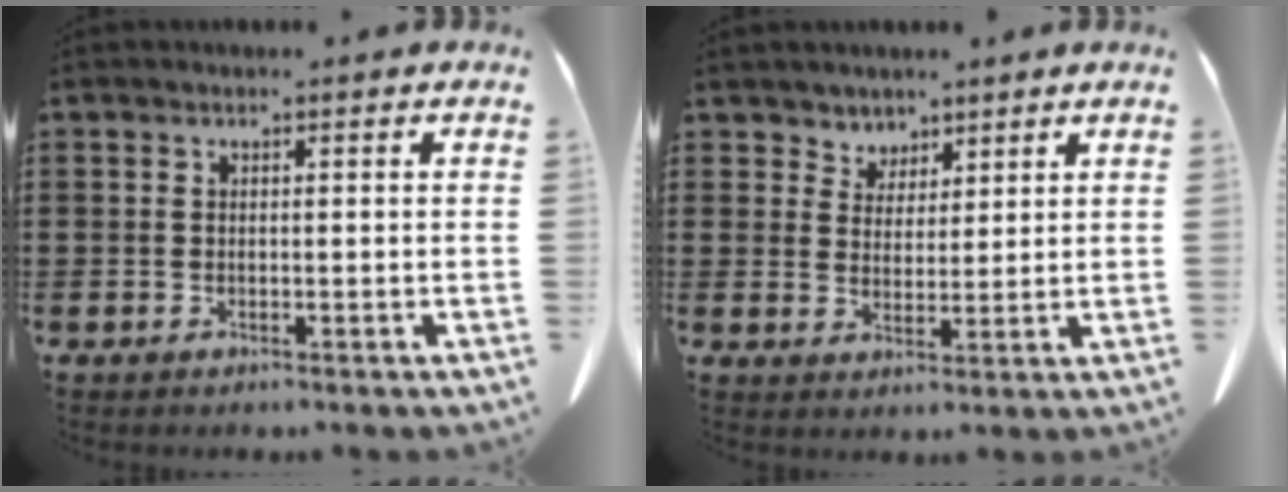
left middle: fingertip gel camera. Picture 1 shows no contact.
{"total": 3.9, "force": [3.2, 2.3, -0.2], "torque": [-0.015, -0.001, 0.060]}